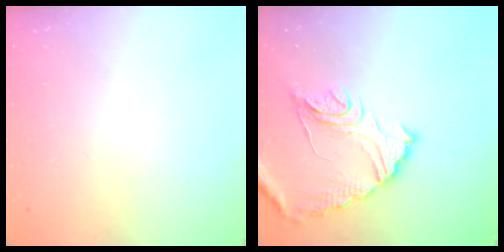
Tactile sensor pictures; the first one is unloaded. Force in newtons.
{"total": 13.6, "press": 13.5, "slide": 1.2}